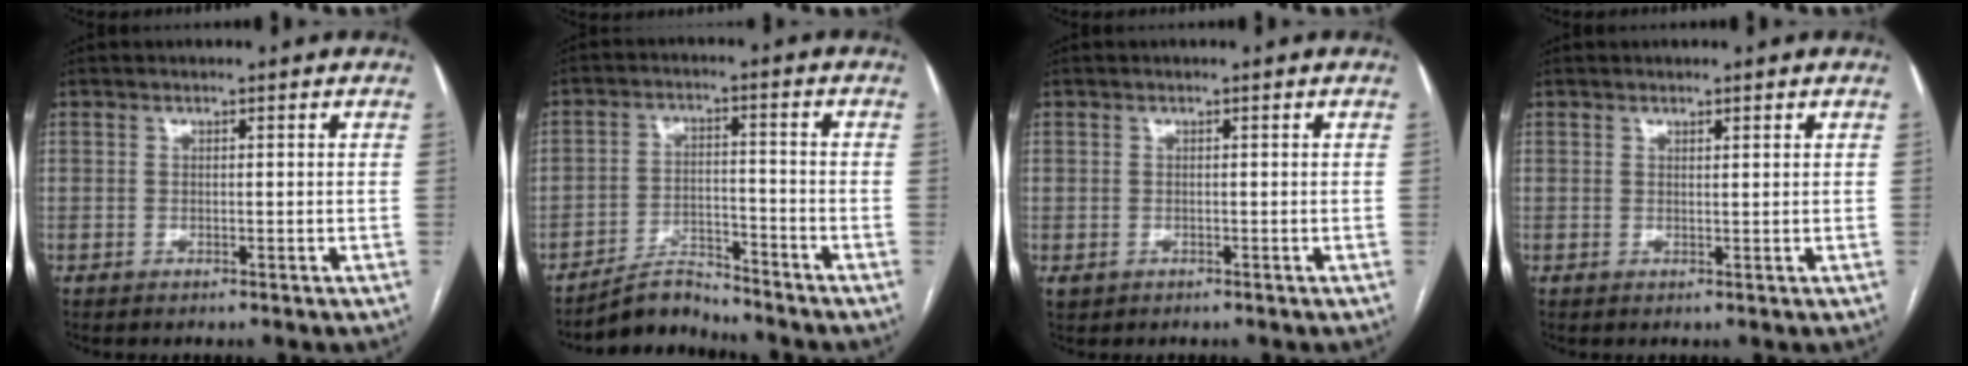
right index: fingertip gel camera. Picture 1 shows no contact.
{"total": 5.4, "force": [-5.3, 1.0, 0.0], "torque": [0.000, 0.004, -0.091]}
{"total": 1.1, "force": [-0.4, 1.0, 0.3], "torque": [-0.007, 0.004, 0.001]}
{"total": 0.8, "force": [0.6, 0.0, 0.5], "torque": [-0.007, 0.000, 0.010]}